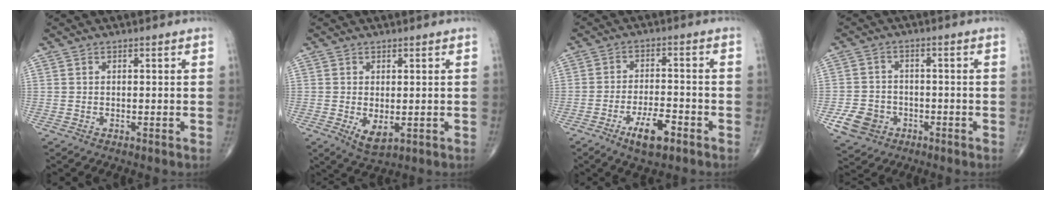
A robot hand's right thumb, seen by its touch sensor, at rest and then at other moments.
{"total": 3.9, "force": [-0.6, 1.9, 3.4], "torque": [-0.054, -0.012, 0.001]}
{"total": 7.4, "force": [-4.1, 2.6, 5.6], "torque": [-0.096, 0.019, -0.067]}
{"total": 6.8, "force": [-2.8, 5.7, 2.5], "torque": [-0.034, 0.014, -0.043]}